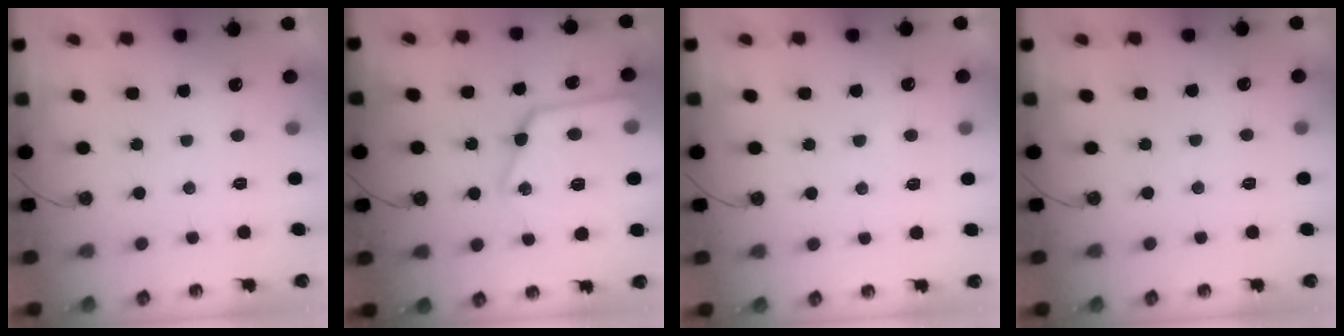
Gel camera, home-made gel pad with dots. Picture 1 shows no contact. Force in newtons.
{"total": 23.2, "press": 23.1, "slide": 2.1}
{"total": 6.5, "press": 6.5, "slide": 0.7}
{"total": 2.6, "press": 2.6, "slide": 0.4}